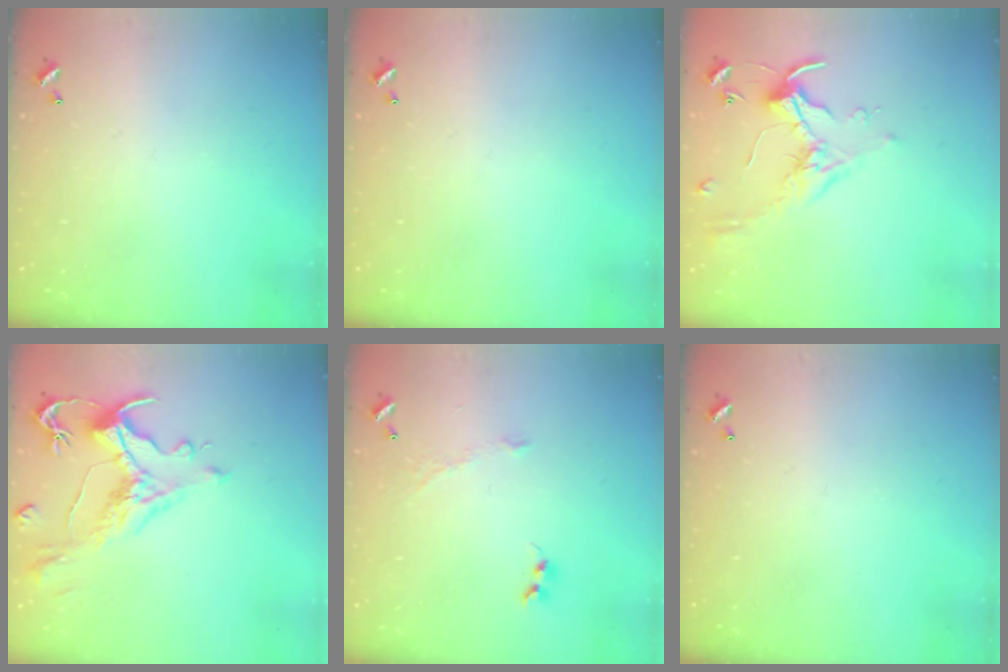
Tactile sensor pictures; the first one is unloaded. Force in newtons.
{"total": 0.0}
{"total": 0.7, "press": 0.6, "slide": 0.4}
{"total": 1.1, "press": 0.0, "slide": 1.1}
{"total": 2.9, "press": 2.8, "slide": 0.5}
{"total": 0.0}